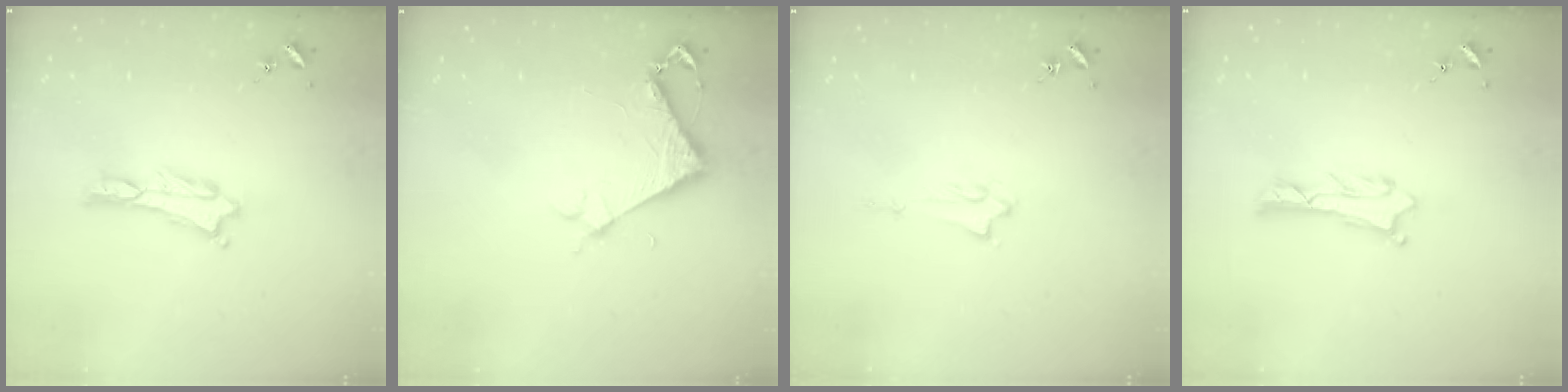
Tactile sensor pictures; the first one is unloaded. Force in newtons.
{"total": 3.9, "press": 3.8, "slide": 0.3}
{"total": 1.3, "press": 1.3, "slide": 0.2}
{"total": 1.2, "press": 1.2, "slide": 0.0}